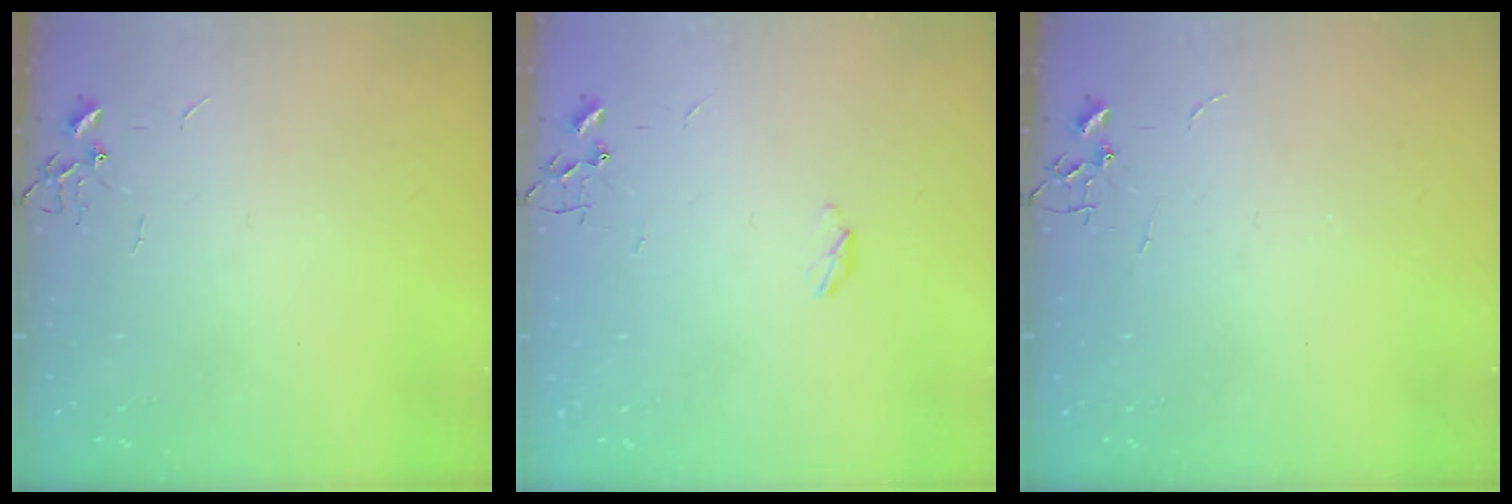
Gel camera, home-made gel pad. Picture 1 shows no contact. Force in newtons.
{"total": 3.7, "press": 3.7, "slide": 0.5}
{"total": 0.0}